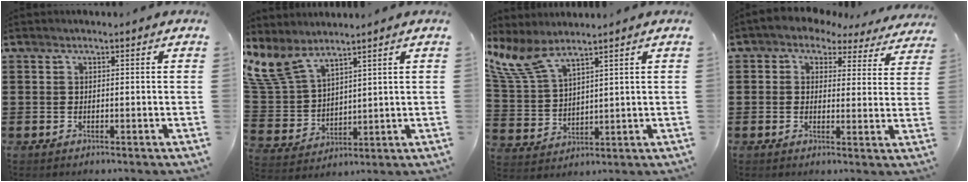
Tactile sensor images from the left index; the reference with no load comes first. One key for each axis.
{"total": 7.8, "fx": 6.0, "fy": 3.1, "fz": 3.8, "tx": -0.113, "ty": -0.032, "tz": 0.109}
{"total": 7.5, "fx": 5.8, "fy": 1.7, "fz": 4.4, "tx": -0.119, "ty": -0.025, "tz": 0.104}
{"total": 2.3, "fx": 1.9, "fy": 1.2, "fz": 0.5, "tx": -0.026, "ty": -0.015, "tz": 0.027}